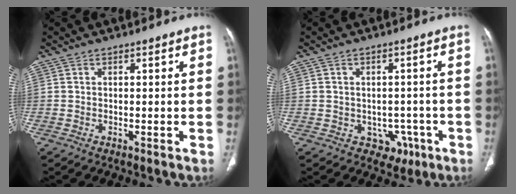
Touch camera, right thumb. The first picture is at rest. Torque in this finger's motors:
{"motor_torque": [0.46, 0.40, -0.24, 0.05, -0.02]}